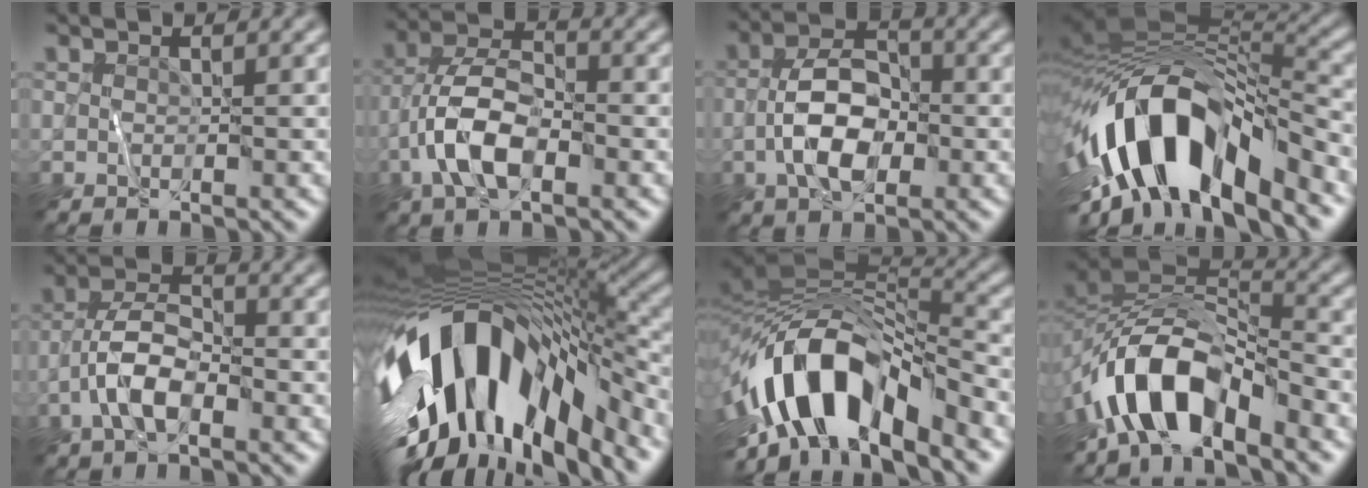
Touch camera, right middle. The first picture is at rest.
{"total": 6.2, "force": [-2.4, 2.9, 4.9], "torque": [-0.095, 0.008, -0.052]}
{"total": 5.8, "force": [-1.5, 3.0, 4.7], "torque": [-0.084, 0.009, -0.033]}
{"total": 13.8, "force": [-5.5, 6.3, 11.0], "torque": [-0.190, 0.004, -0.092]}
{"total": 4.4, "force": [-2.0, 1.8, 3.5], "torque": [-0.063, 0.014, -0.044]}
{"total": 16.0, "force": [-5.3, 8.0, 12.9], "torque": [-0.231, -0.009, -0.083]}
{"total": 12.4, "force": [-5.0, 5.7, 9.8], "torque": [-0.165, 0.003, -0.091]}
{"total": 9.2, "force": [-5.4, 4.0, 6.2], "torque": [-0.101, 0.014, -0.106]}